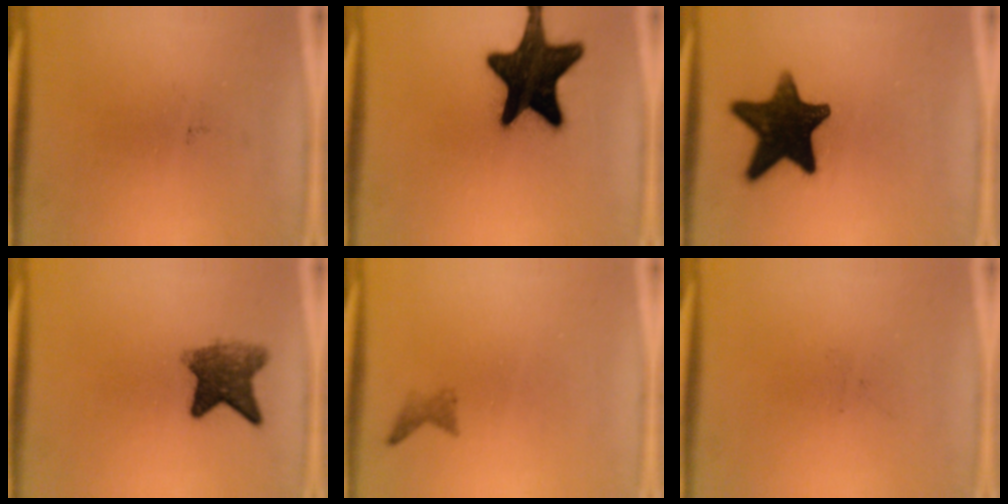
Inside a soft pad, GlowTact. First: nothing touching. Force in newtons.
{"total": 18.9}
{"total": 15.0}
{"total": 6.5}
{"total": 1.1}
{"total": 0.0}